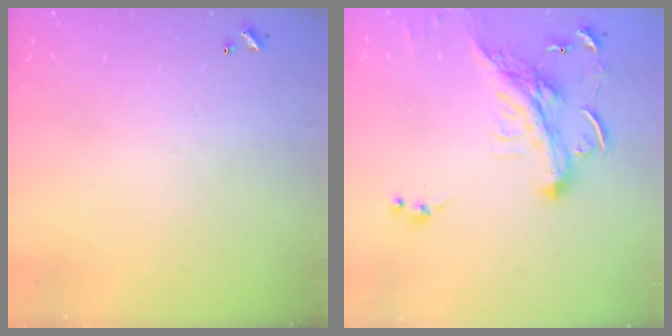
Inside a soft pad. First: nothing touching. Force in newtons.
{"total": 3.9, "press": 3.7, "slide": 1.3}